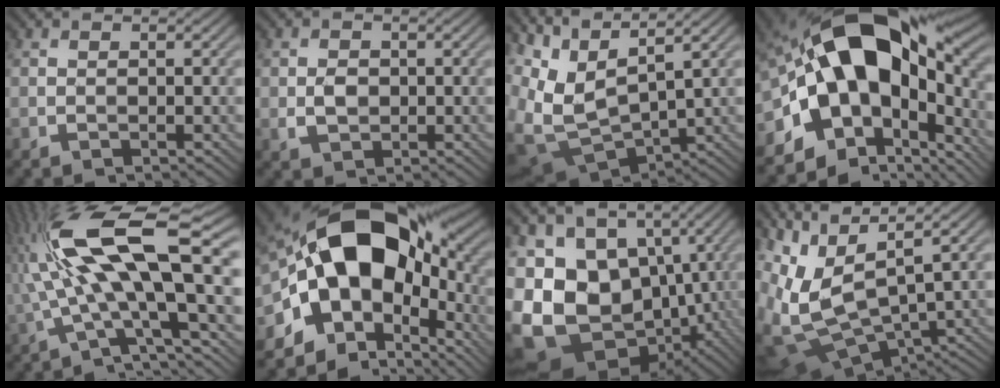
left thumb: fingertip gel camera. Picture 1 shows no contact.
{"total": 2.3, "force": [0.0, 2.0, 1.2], "torque": [-0.023, -0.005, 0.001]}
{"total": 8.5, "force": [3.3, 4.1, 6.7], "torque": [-0.173, -0.013, 0.083]}
{"total": 18.0, "force": [-0.4, 11.3, 14.1], "torque": [-0.233, 0.003, 0.001]}
{"total": 18.1, "force": [3.0, 6.6, 16.6], "torque": [-0.331, 0.005, 0.061]}
{"total": 17.6, "force": [-0.1, 11.8, 13.0], "torque": [-0.227, -0.007, 0.002]}
{"total": 17.9, "force": [-2.3, 14.5, 10.1], "torque": [-0.230, -0.022, -0.021]}
{"total": 10.9, "force": [0.2, 5.2, 9.6], "torque": [-0.237, -0.015, 0.035]}